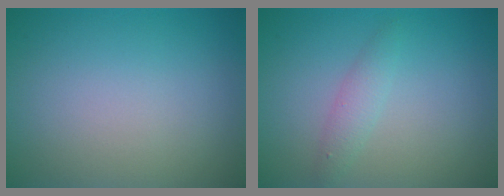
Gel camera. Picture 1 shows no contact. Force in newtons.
{"total": 1.6, "press": 1.6, "slide": 0.1}